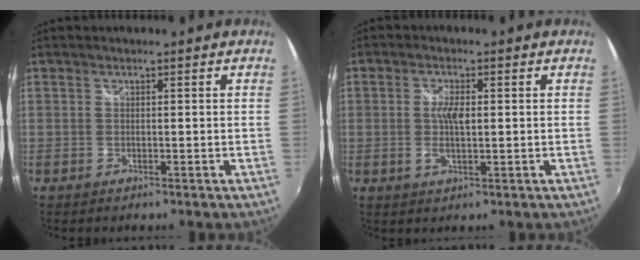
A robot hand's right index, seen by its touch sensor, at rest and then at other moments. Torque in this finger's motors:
{"motor_torque": [0.61, 0.27, 0.41, 0.08]}